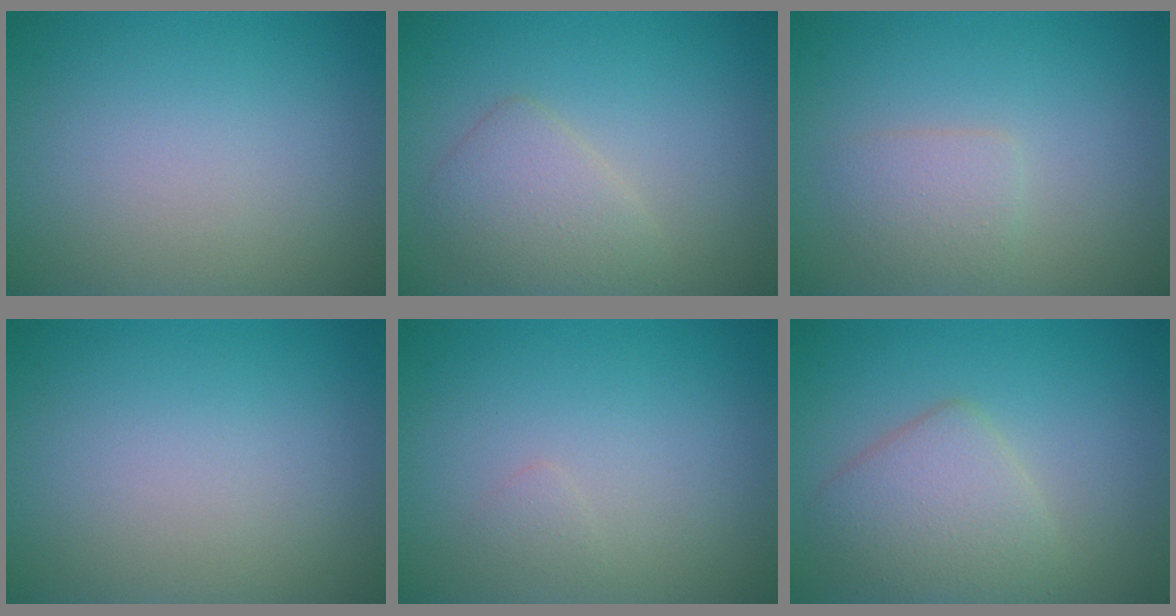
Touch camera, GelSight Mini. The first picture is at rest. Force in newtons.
{"total": 2.8, "press": 2.8, "slide": 0.2}
{"total": 1.9, "press": 1.9, "slide": 0.0}
{"total": 0.0}
{"total": 0.6, "press": 0.6, "slide": 0.0}
{"total": 4.2, "press": 4.2, "slide": 0.1}